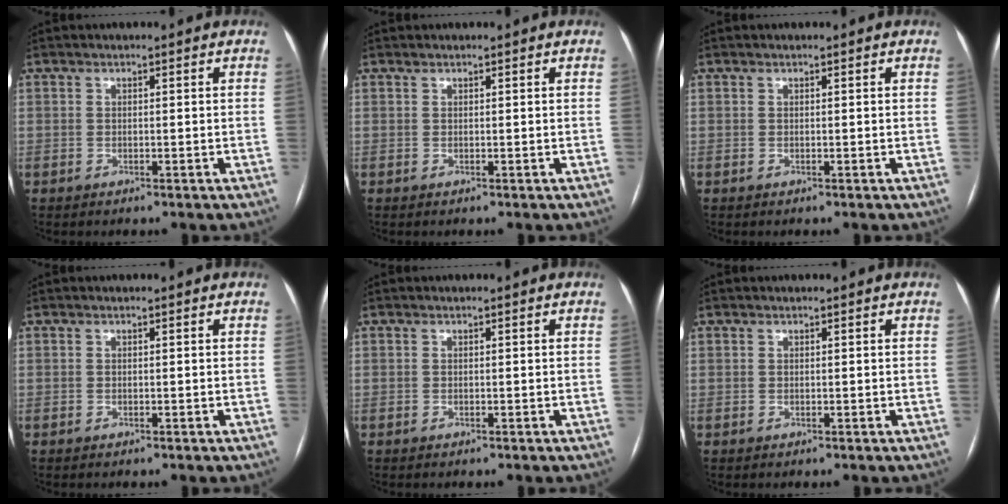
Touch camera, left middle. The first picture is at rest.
{"total": 0.0}
{"total": 0.0}
{"total": 0.0}
{"total": 0.0}
{"total": 0.0}